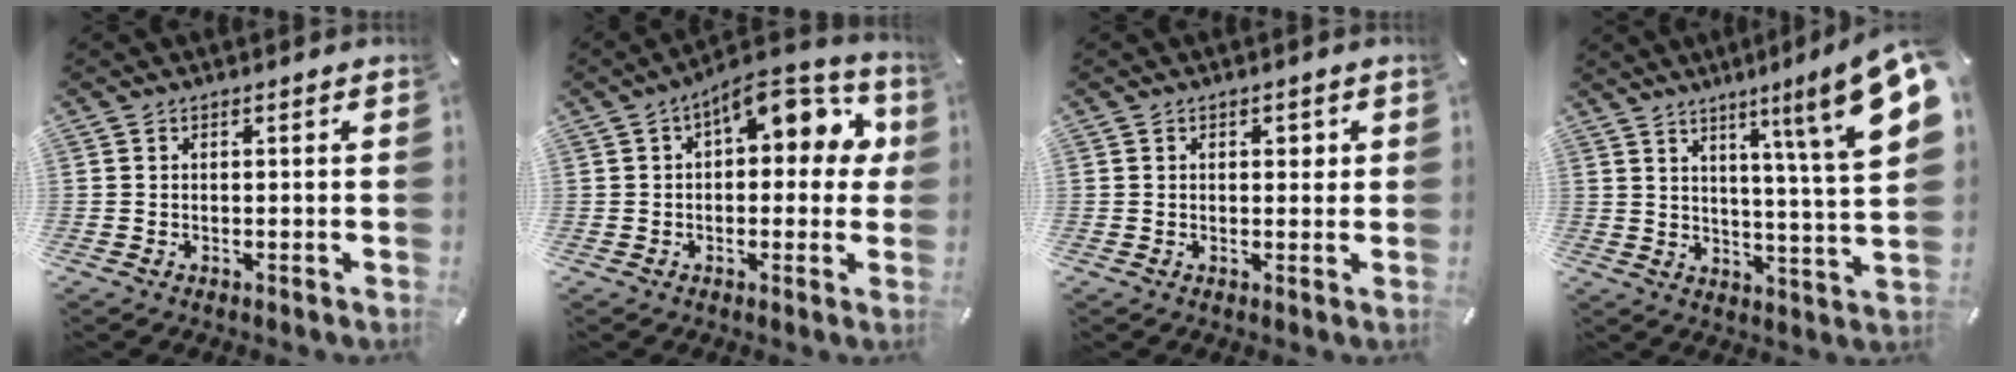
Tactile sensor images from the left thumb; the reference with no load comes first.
{"total": 12.5, "force": [4.9, 6.4, 9.6], "torque": [-0.123, -0.026, 0.081]}
{"total": 1.8, "force": [0.5, 1.2, 1.3], "torque": [-0.011, 0.000, 0.004]}
{"total": 15.8, "force": [8.4, 1.0, 13.4], "torque": [-0.197, -0.060, 0.114]}